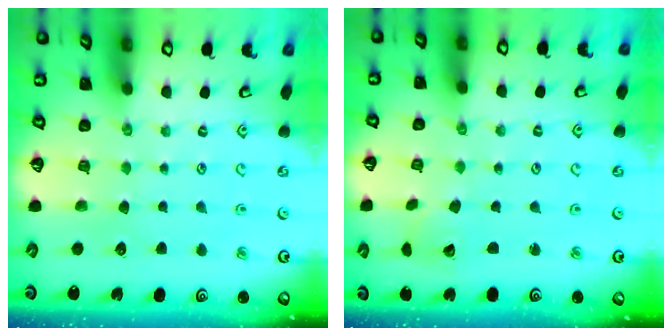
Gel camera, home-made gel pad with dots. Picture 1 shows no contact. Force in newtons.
{"total": 2.2, "press": 2.2, "slide": 0.3}